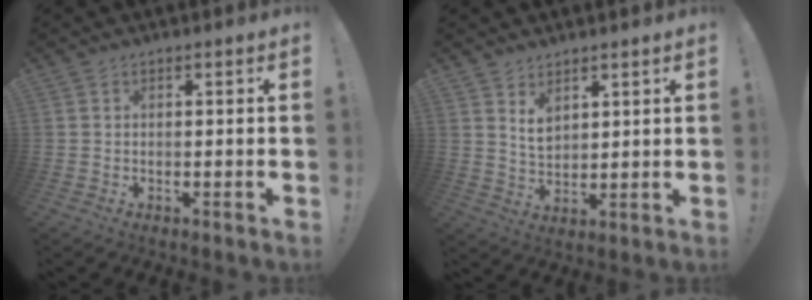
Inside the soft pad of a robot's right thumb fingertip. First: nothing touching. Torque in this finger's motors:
{"motor_torque": [-0.23, 0.36, -0.06, 0.18, 0.02]}